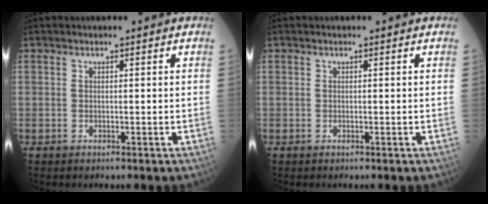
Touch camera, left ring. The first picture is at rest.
{"total": 0.0}